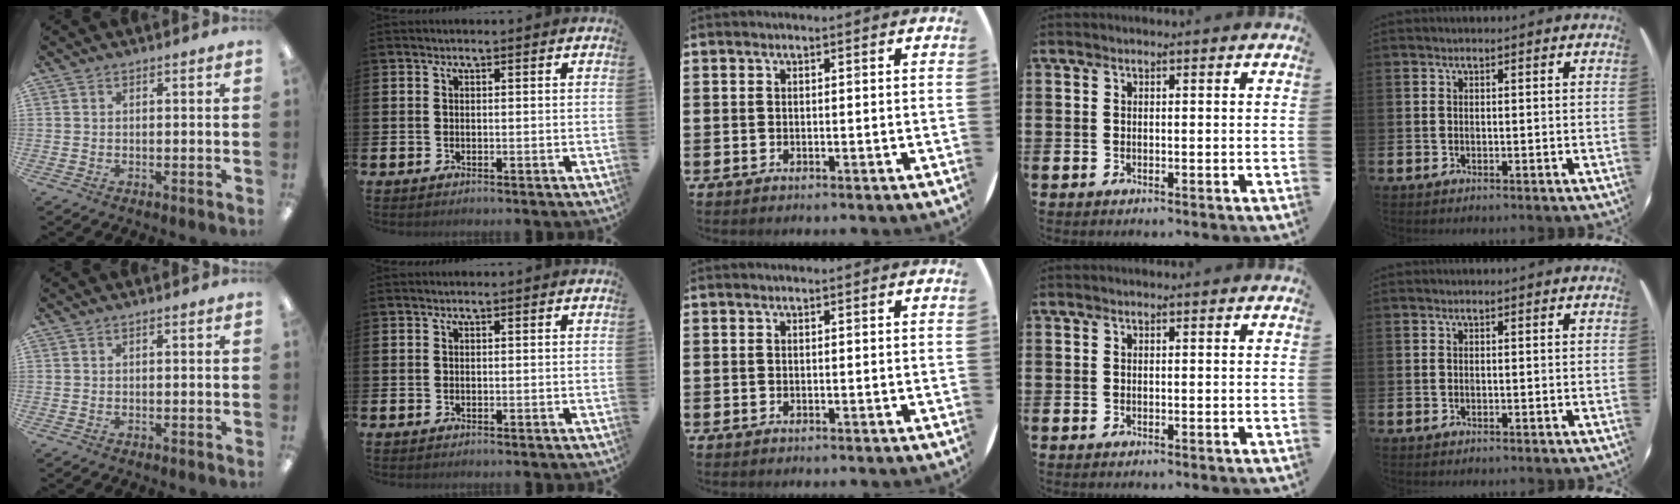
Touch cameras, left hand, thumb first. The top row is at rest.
{}